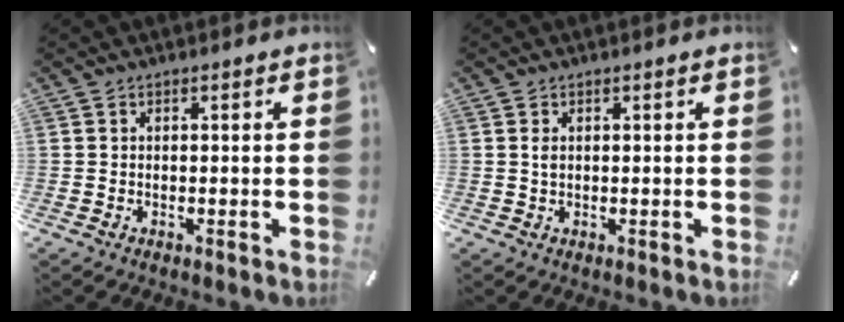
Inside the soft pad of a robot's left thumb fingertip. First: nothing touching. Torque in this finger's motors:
{"motor_torque": [-0.05, 0.31, 0.19, -0.27, 0.12]}